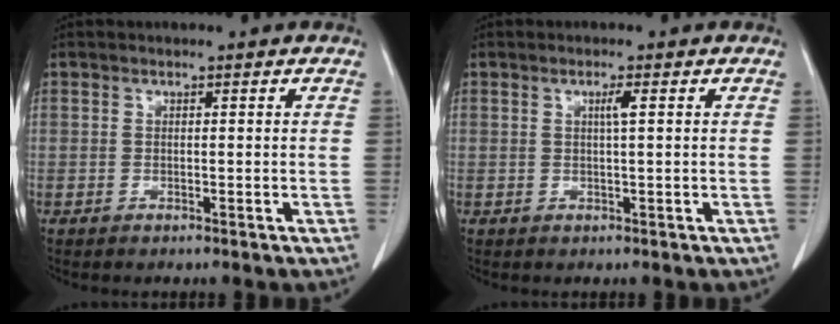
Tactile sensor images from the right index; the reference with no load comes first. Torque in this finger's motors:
{"motor_torque": [0.20, -0.07, 0.05, 0.03]}